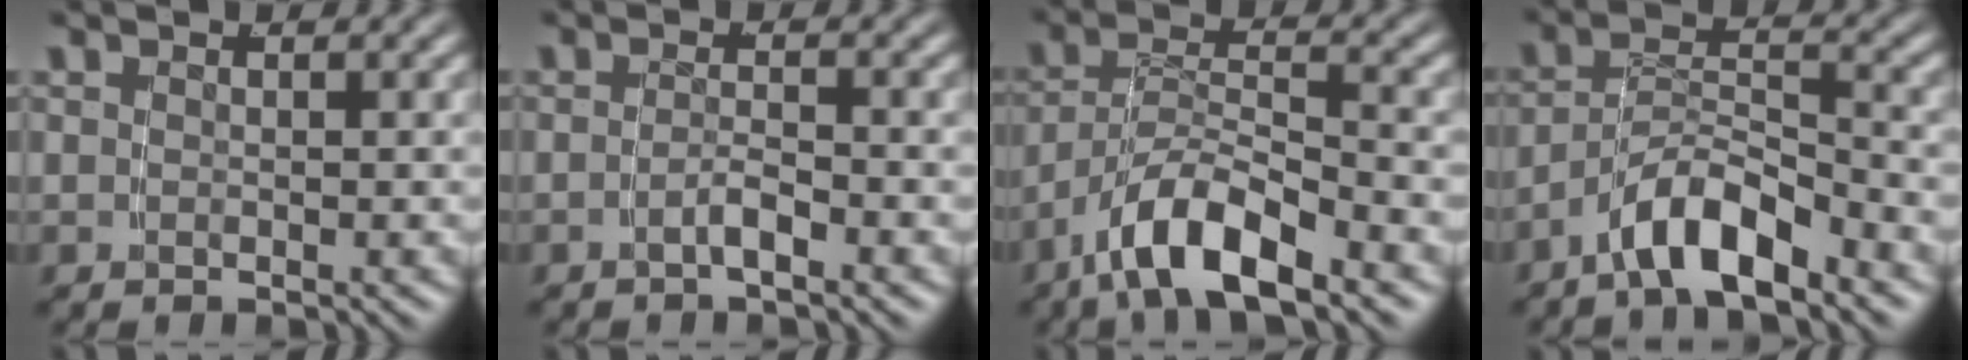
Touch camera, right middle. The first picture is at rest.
{"total": 1.6, "force": [-1.3, -0.1, 0.9], "torque": [-0.014, 0.001, -0.026]}
{"total": 5.2, "force": [-3.0, 1.9, 3.9], "torque": [-0.067, -0.005, -0.050]}
{"total": 4.6, "force": [-3.3, 1.5, 2.9], "torque": [-0.040, 0.005, -0.058]}